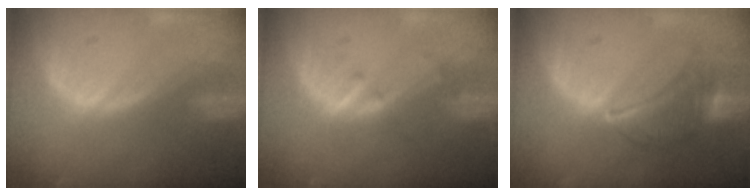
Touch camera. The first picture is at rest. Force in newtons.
{"total": 1.9, "press": 1.9, "slide": 0.3}
{"total": 7.6, "press": 7.0, "slide": 2.9}